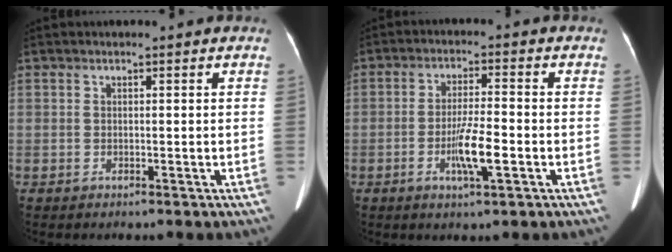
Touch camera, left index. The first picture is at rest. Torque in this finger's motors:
{"motor_torque": [0.21, 0.10, 0.18, 0.03]}